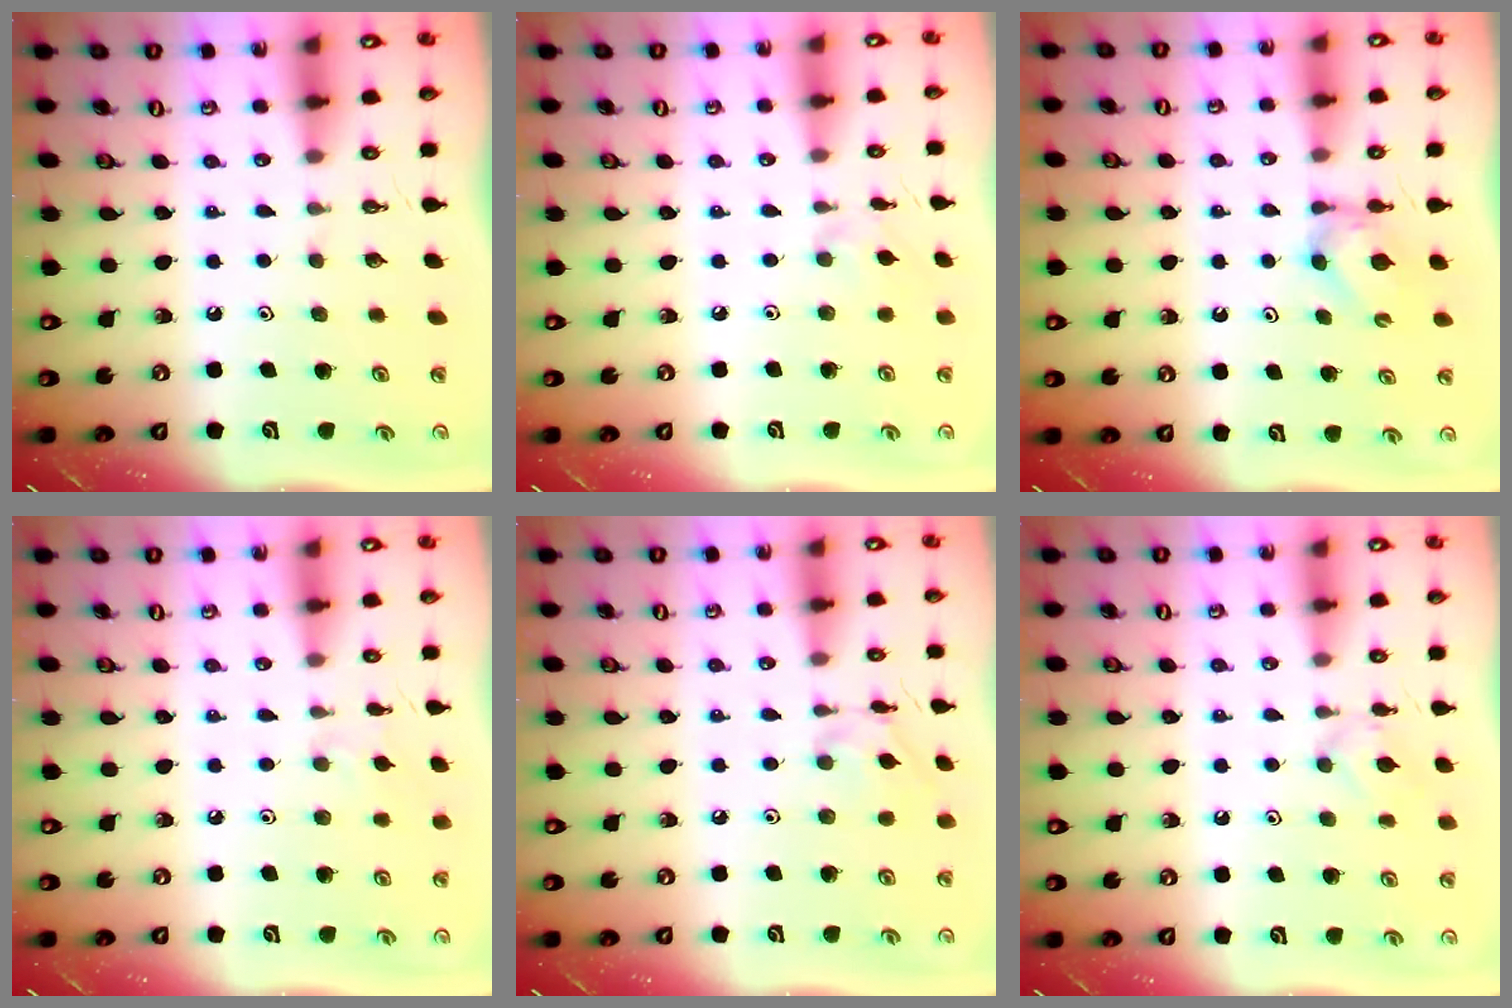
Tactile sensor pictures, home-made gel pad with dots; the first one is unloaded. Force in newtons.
{"total": 1.9, "press": 1.8, "slide": 0.6}
{"total": 4.5, "press": 4.4, "slide": 0.7}
{"total": 2.6, "press": 2.6, "slide": 0.5}
{"total": 5.4, "press": 5.4, "slide": 0.6}
{"total": 5.6, "press": 5.6, "slide": 0.9}